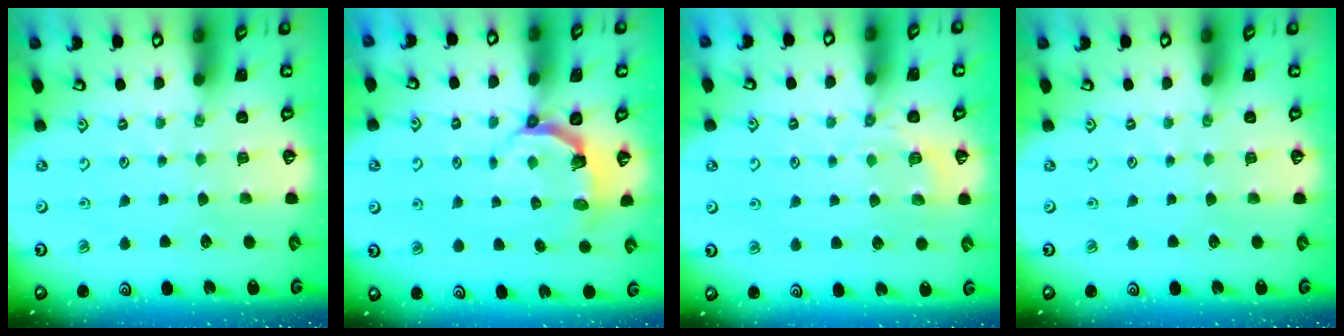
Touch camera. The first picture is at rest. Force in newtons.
{"total": 4.3, "press": 2.8, "slide": 3.2}
{"total": 5.0, "press": 4.6, "slide": 1.9}
{"total": 0.0}